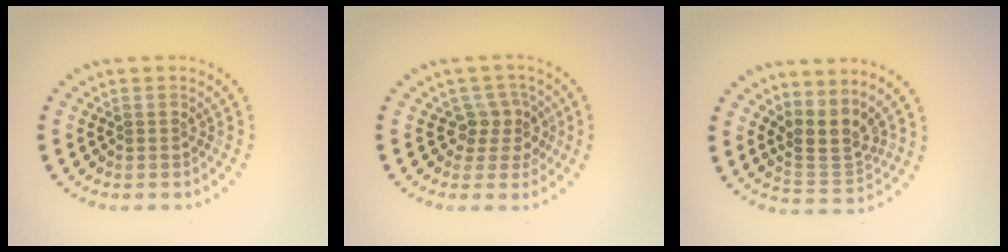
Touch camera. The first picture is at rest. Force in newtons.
{"total": 2.5, "press": 1.9, "slide": 1.7}
{"total": 3.2, "press": 2.3, "slide": 2.2}